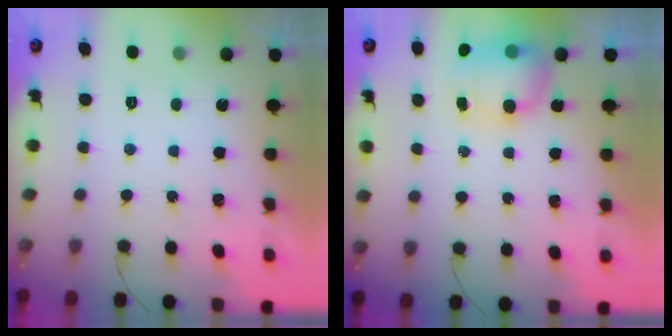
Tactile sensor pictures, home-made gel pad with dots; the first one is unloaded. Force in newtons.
{"total": 7.8, "press": 7.7, "slide": 1.1}